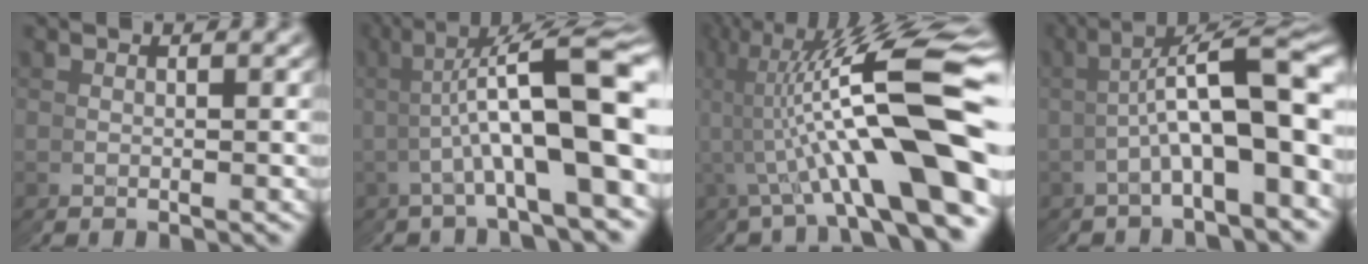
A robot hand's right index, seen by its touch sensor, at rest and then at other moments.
{"total": 11.3, "force": [1.8, 4.7, 10.1], "torque": [-0.138, 0.018, 0.021]}
{"total": 11.4, "force": [1.6, 4.1, 10.5], "torque": [-0.166, 0.014, 0.018]}
{"total": 8.6, "force": [0.0, 3.6, 7.8], "torque": [-0.106, 0.008, -0.001]}